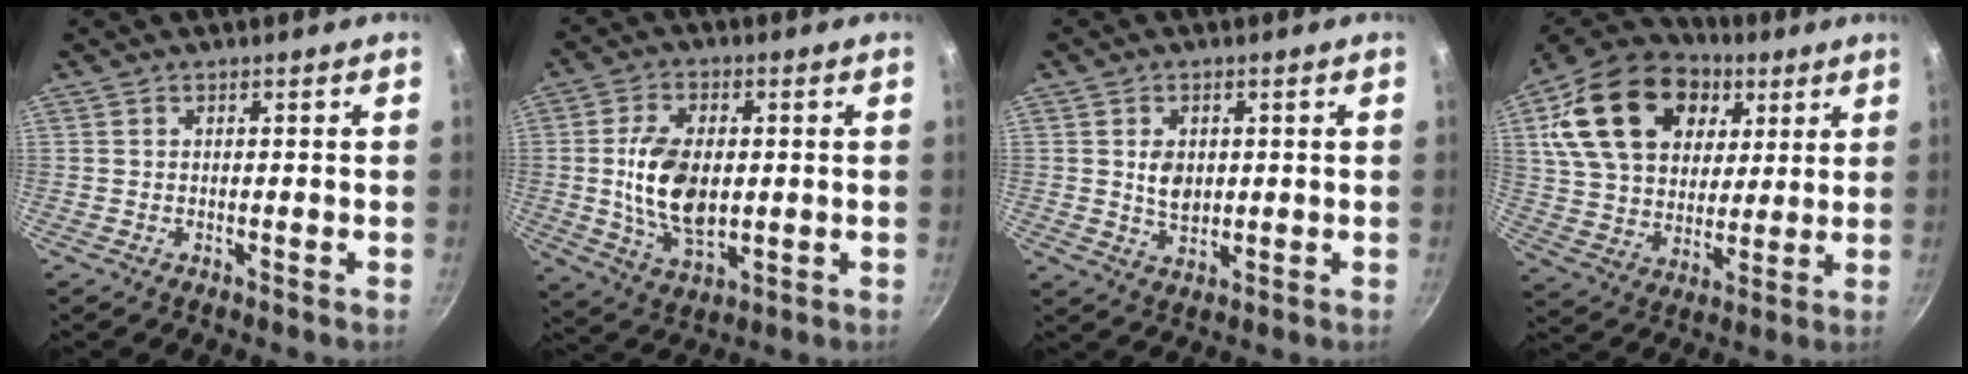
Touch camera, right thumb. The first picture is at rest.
{"total": 12.7, "force": [0.2, 7.5, 10.3], "torque": [-0.177, -0.005, 0.008]}
{"total": 4.8, "force": [0.7, 3.5, 3.3], "torque": [-0.044, -0.010, 0.015]}
{"total": 25.4, "force": [8.9, 18.0, 15.6], "torque": [-0.262, -0.001, 0.156]}